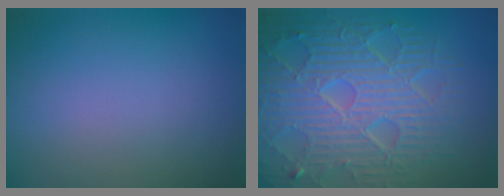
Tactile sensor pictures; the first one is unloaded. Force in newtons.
{"total": 10.2, "press": 6.6, "slide": 7.8}